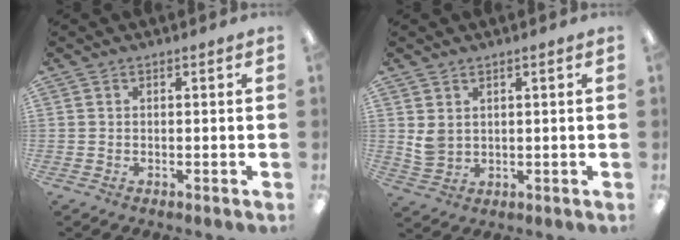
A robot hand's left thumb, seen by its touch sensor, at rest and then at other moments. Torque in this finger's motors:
{"motor_torque": [0.69, 0.67, 0.13, -0.35, 0.02]}